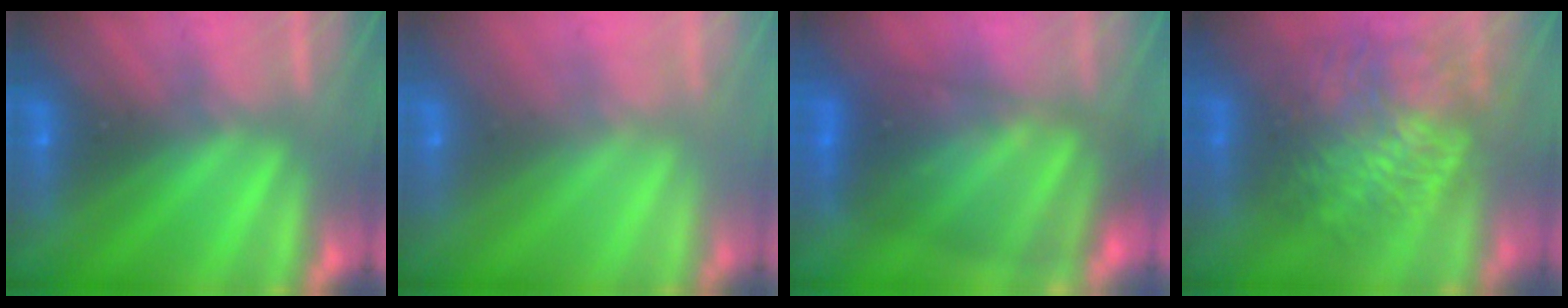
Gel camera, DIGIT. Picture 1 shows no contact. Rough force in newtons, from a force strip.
{"total": 2.7}
{"total": 7.1}
{"total": 7.7}